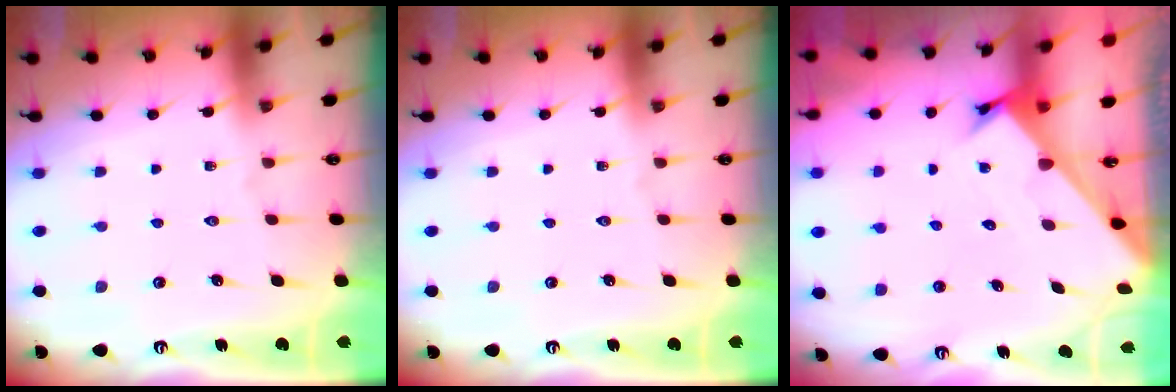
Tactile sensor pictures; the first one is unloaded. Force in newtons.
{"total": 0.0}
{"total": 2.4, "press": 2.4, "slide": 0.2}